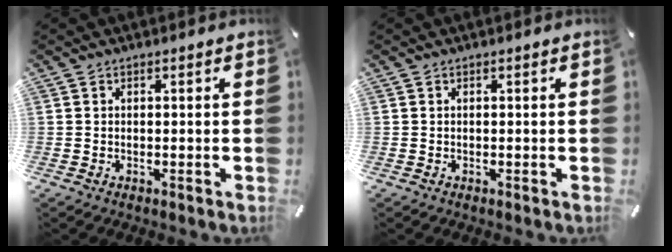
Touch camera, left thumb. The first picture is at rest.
{"total": 0.0}